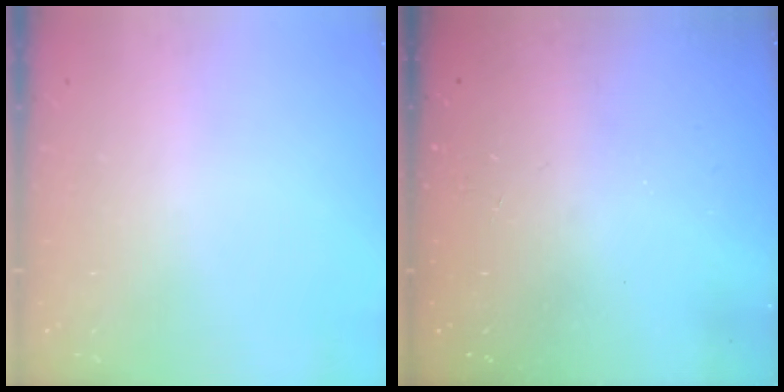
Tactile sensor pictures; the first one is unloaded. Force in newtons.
{"total": 0.0}